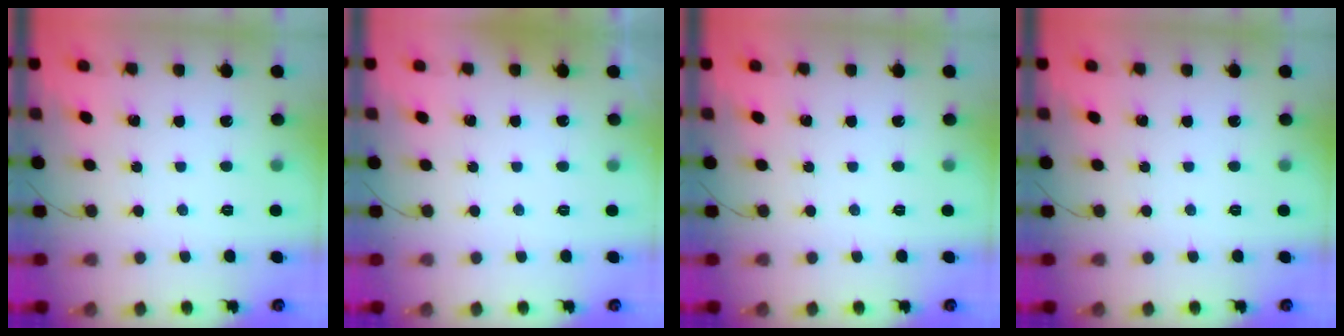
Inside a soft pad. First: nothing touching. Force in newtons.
{"total": 10.1, "press": 1.0, "slide": 10.0}
{"total": 0.0}
{"total": 0.0}